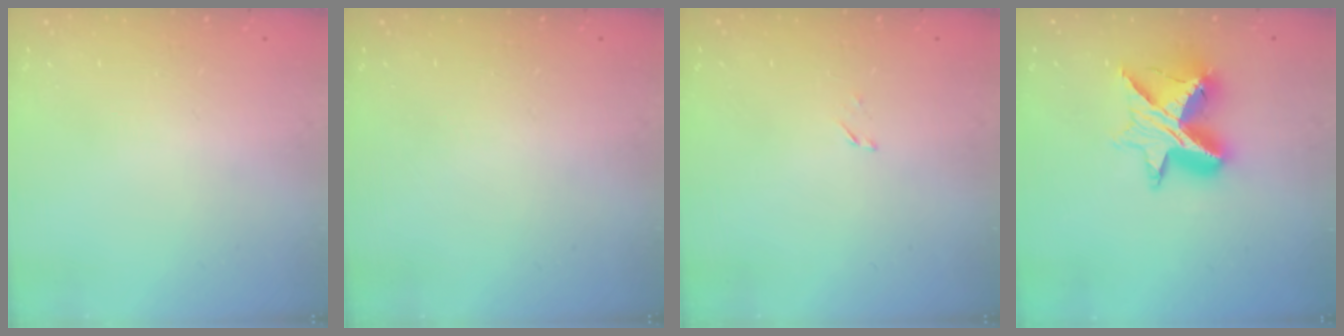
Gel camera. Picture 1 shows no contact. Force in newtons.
{"total": 0.0}
{"total": 1.6, "press": 1.6, "slide": 0.2}
{"total": 13.1, "press": 13.1, "slide": 0.8}